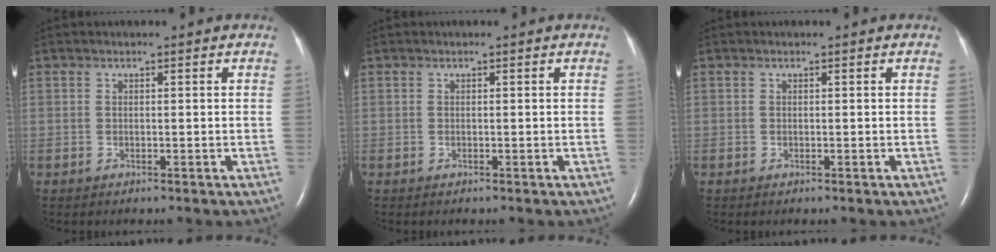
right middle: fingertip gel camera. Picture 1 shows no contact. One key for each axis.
{"total": 0.0}
{"total": 0.0}